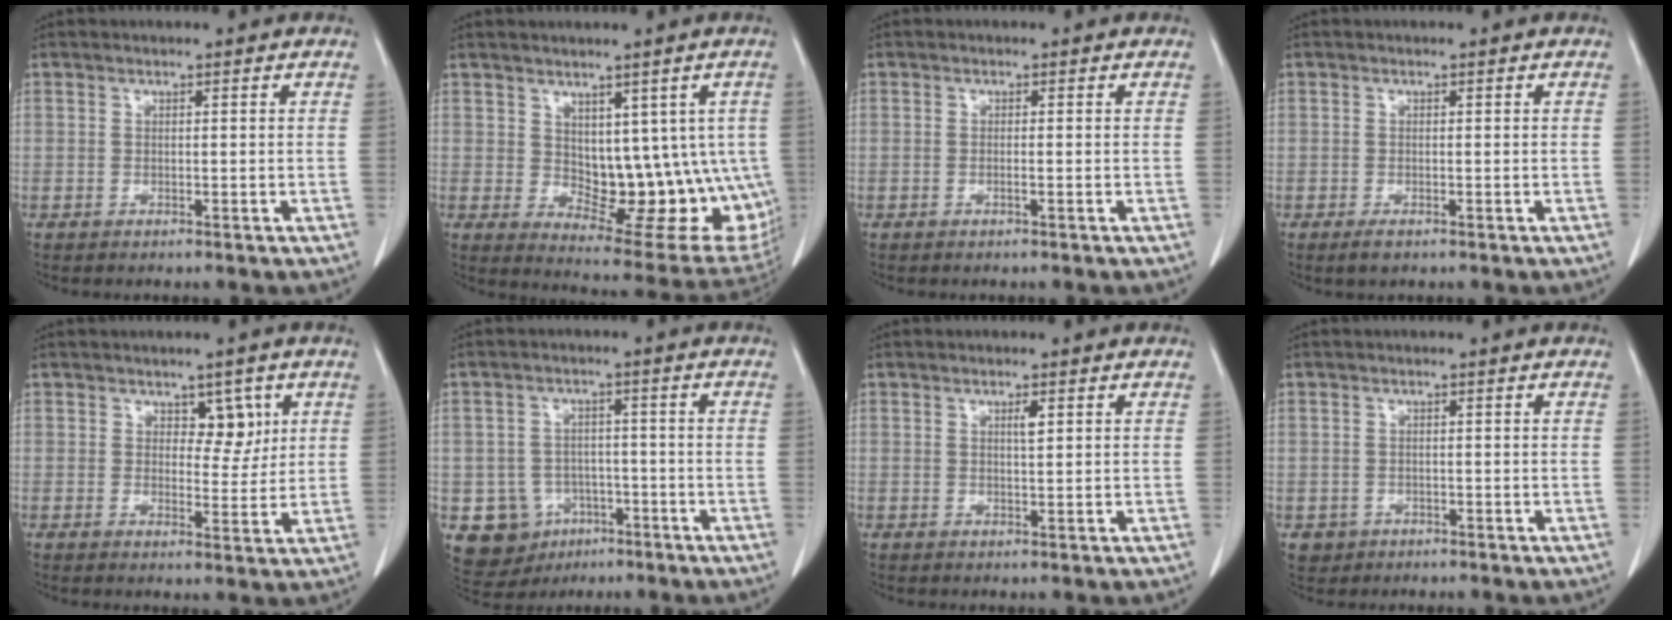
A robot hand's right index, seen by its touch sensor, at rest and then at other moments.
{"total": 14.4, "force": [0.3, 7.9, 12.1], "torque": [-0.133, 0.000, 0.027]}
{"total": 0.5, "force": [-0.2, 0.0, 0.5], "torque": [-0.009, 0.002, -0.001]}
{"total": 1.5, "force": [-0.9, 0.7, 1.0], "torque": [-0.019, -0.003, -0.012]}
{"total": 4.0, "force": [1.8, 2.3, 2.7], "torque": [-0.026, -0.001, 0.027]}
{"total": 8.9, "force": [-3.3, 8.0, 1.9], "torque": [-0.044, 0.014, -0.034]}
{"total": 1.3, "force": [0.6, 0.2, 1.2], "torque": [-0.022, -0.001, 0.009]}
{"total": 2.1, "force": [-0.7, 1.9, 0.1], "torque": [0.000, 0.006, -0.006]}